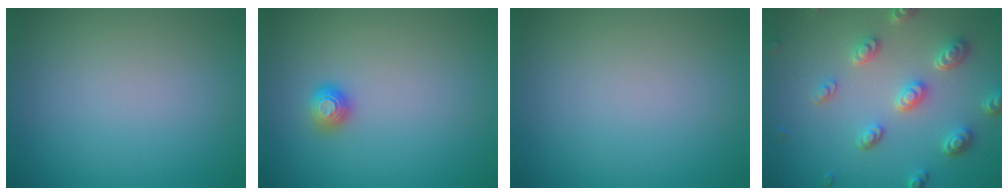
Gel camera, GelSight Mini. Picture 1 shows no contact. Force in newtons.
{"total": 1.1, "press": 1.1, "slide": 0.2}
{"total": 0.0}
{"total": 4.7, "press": 3.8, "slide": 2.8}